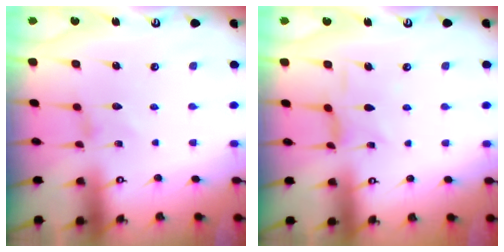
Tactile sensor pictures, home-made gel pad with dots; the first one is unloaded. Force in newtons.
{"total": 2.5, "press": 2.5, "slide": 0.4}